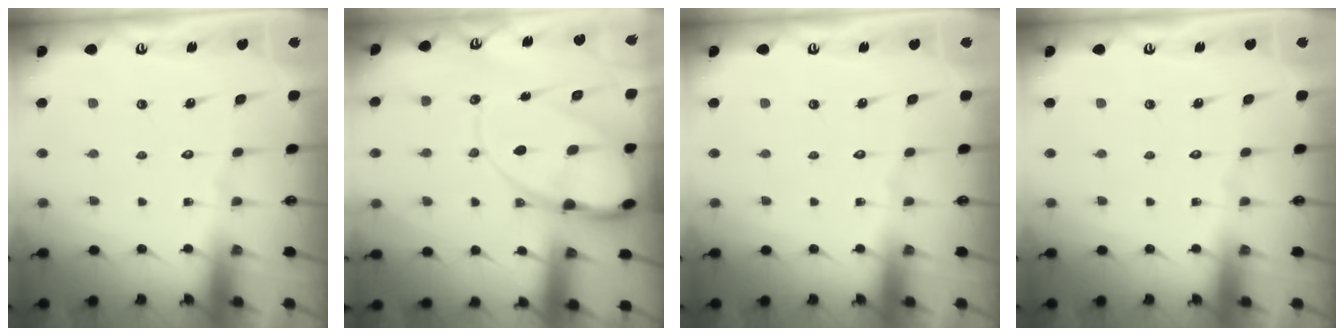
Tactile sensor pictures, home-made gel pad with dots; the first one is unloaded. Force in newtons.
{"total": 16.3, "press": 16.2, "slide": 1.6}
{"total": 0.0}
{"total": 0.0}